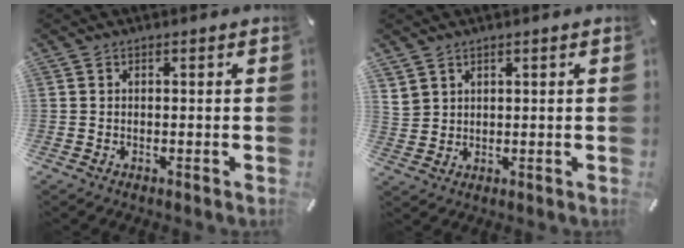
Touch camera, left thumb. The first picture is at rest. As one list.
[{"total": 3.0, "force": [2.2, 2.1, -0.2], "torque": [-0.004, -0.006, 0.043]}]